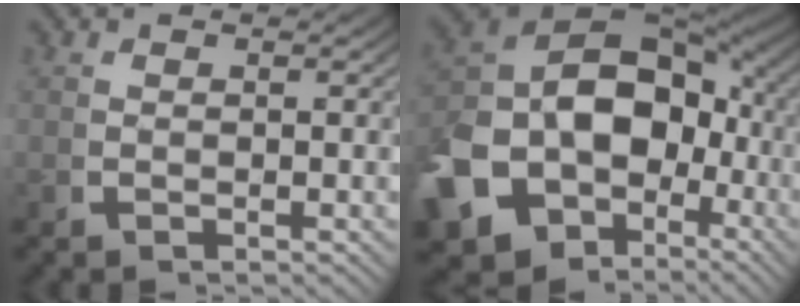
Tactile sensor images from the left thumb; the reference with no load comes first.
{"total": 20.6, "force": [-3.0, 15.2, 13.6], "torque": [-0.299, -0.078, -0.020]}